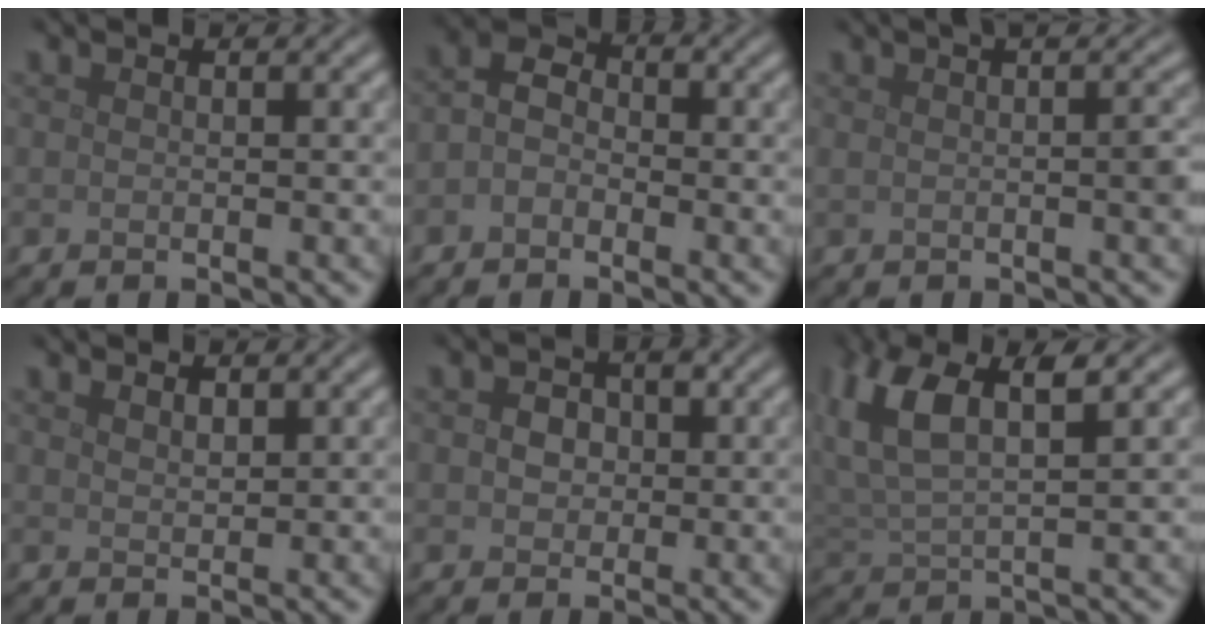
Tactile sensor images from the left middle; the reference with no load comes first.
{"total": 2.5, "force": [-0.9, 1.9, 1.3], "torque": [-0.030, 0.005, -0.028]}
{"total": 3.2, "force": [0.5, 1.1, 2.9], "torque": [-0.018, 0.010, 0.001]}
{"total": 1.0, "force": [0.8, 0.4, 0.3], "torque": [-0.011, -0.003, 0.018]}
{"total": 2.3, "force": [0.2, 2.0, 1.1], "torque": [-0.012, 0.004, -0.007]}
{"total": 6.7, "force": [3.2, 2.5, 5.3], "torque": [-0.120, 0.012, 0.058]}